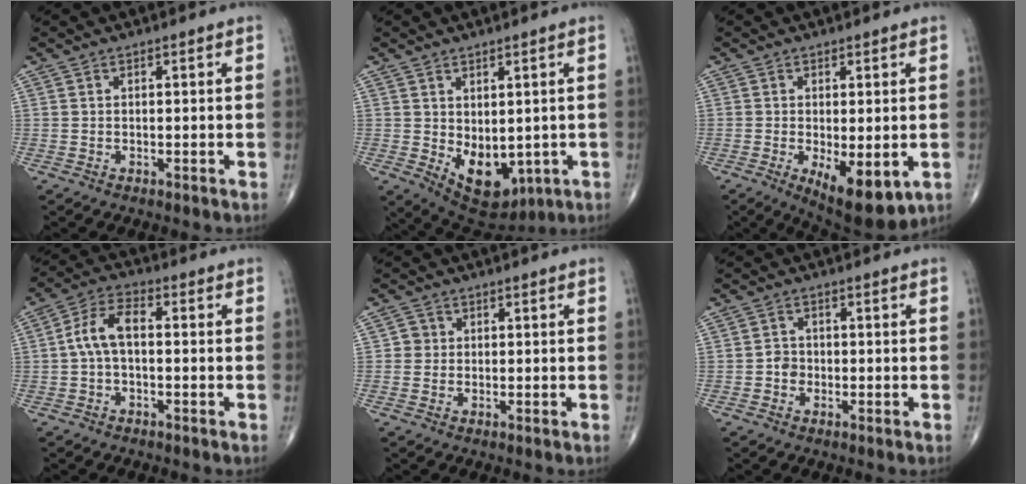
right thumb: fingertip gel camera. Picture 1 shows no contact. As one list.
[{"total": 10.2, "force": [-1.4, 6.2, 8.0], "torque": [-0.092, -0.009, 0.007]}, {"total": 10.3, "force": [-3.0, 4.1, 8.9], "torque": [-0.125, -0.020, -0.033]}, {"total": 6.9, "force": [-0.2, 3.6, 5.9], "torque": [-0.117, 0.027, -0.014]}, {"total": 2.0, "force": [0.1, 2.0, 0.4], "torque": [0.006, 0.005, -0.002]}, {"total": 2.2, "force": [-0.7, 2.0, 0.8], "torque": [0.002, 0.007, -0.018]}]